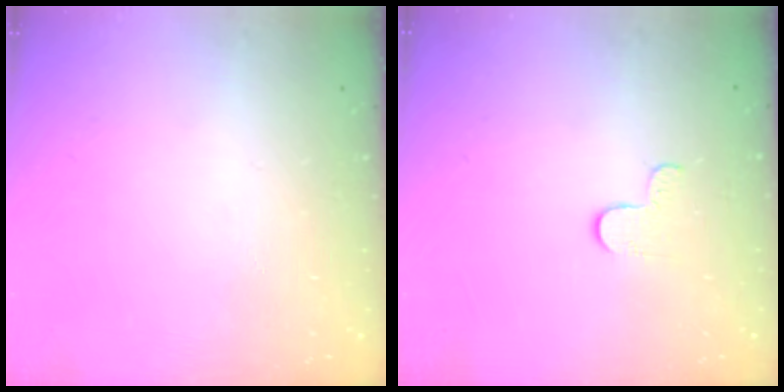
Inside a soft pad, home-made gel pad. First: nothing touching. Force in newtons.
{"total": 2.7, "press": 2.6, "slide": 0.4}